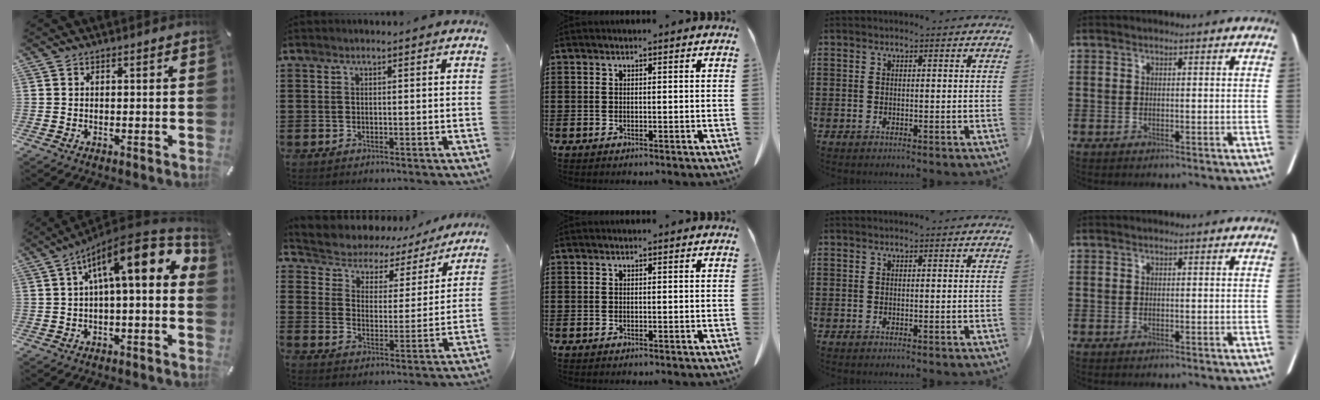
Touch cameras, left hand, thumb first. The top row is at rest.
{"thumb": {"total": 15.5, "force": [4.3, 5.4, 13.9], "torque": [-0.206, -0.023, 0.066]}, "index": {"total": 3.5, "force": [3.1, 1.5, 0.2], "torque": [-0.030, -0.027, 0.044]}}